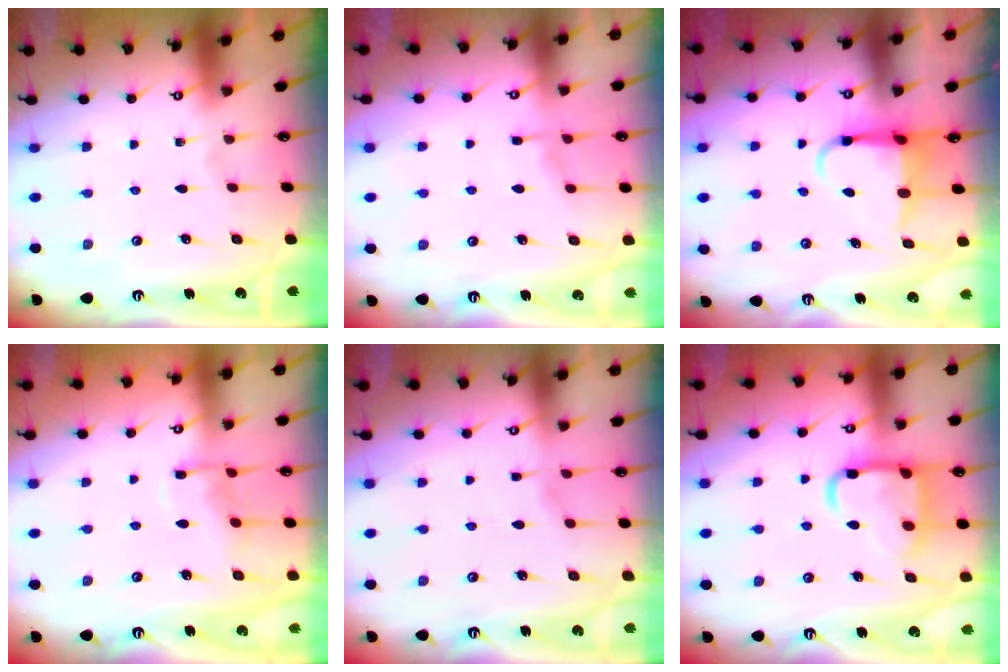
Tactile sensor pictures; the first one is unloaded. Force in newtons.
{"total": 3.0, "press": 3.0, "slide": 0.5}
{"total": 4.8, "press": 4.7, "slide": 1.1}
{"total": 7.3, "press": 7.2, "slide": 0.7}
{"total": 1.5, "press": 1.5, "slide": 0.4}
{"total": 15.5, "press": 15.4, "slide": 1.5}